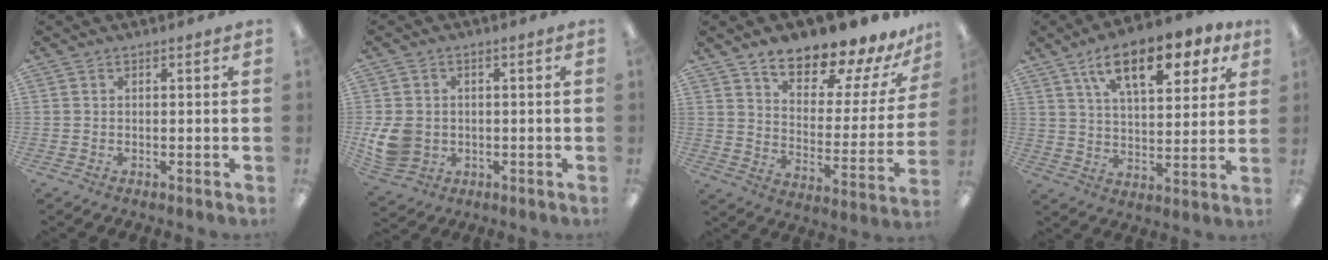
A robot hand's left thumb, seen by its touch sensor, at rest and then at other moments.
{"total": 8.5, "force": [-0.6, 7.3, 4.4], "torque": [-0.097, 0.016, -0.005]}
{"total": 14.1, "force": [12.5, 4.0, 5.2], "torque": [-0.083, -0.102, 0.214]}
{"total": 15.3, "force": [8.9, 6.6, 10.5], "torque": [-0.156, -0.031, 0.147]}